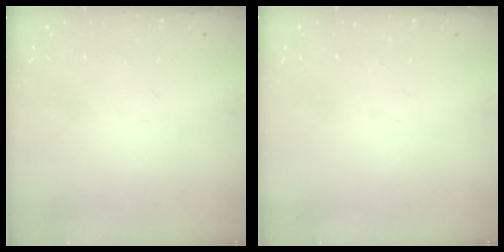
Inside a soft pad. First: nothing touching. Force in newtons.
{"total": 0.0}